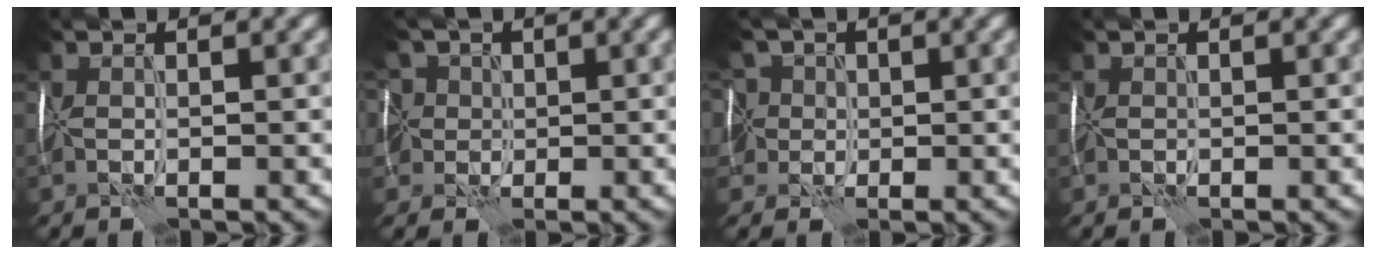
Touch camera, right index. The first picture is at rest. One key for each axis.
{"total": 6.3, "fx": 1.6, "fy": 5.1, "fz": 3.3, "tx": -0.051, "ty": 0.025, "tz": -0.004}
{"total": 6.9, "fx": 1.5, "fy": 5.5, "fz": 4.0, "tx": -0.069, "ty": 0.029, "tz": -0.012}
{"total": 0.0}